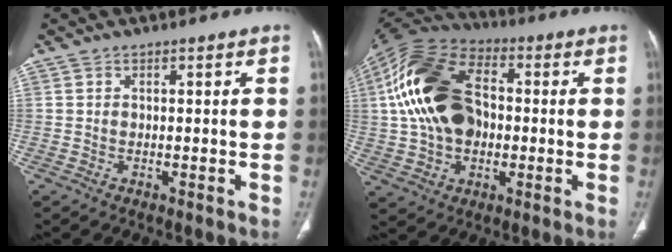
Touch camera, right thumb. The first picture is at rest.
{"total": 20.8, "force": [1.2, 13.9, 15.4], "torque": [-0.284, 0.021, 0.019]}